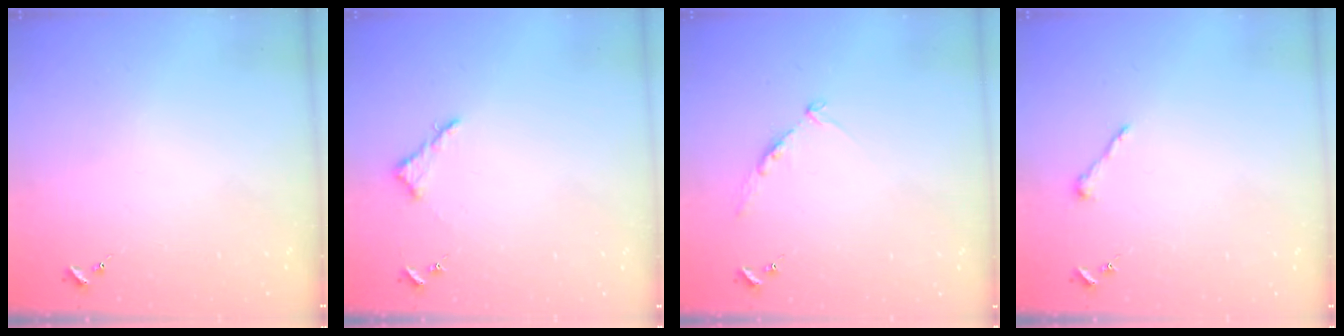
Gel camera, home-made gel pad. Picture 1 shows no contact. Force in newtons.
{"total": 5.6, "press": 5.6, "slide": 0.6}
{"total": 8.3, "press": 8.2, "slide": 0.9}
{"total": 3.6, "press": 3.6, "slide": 0.4}